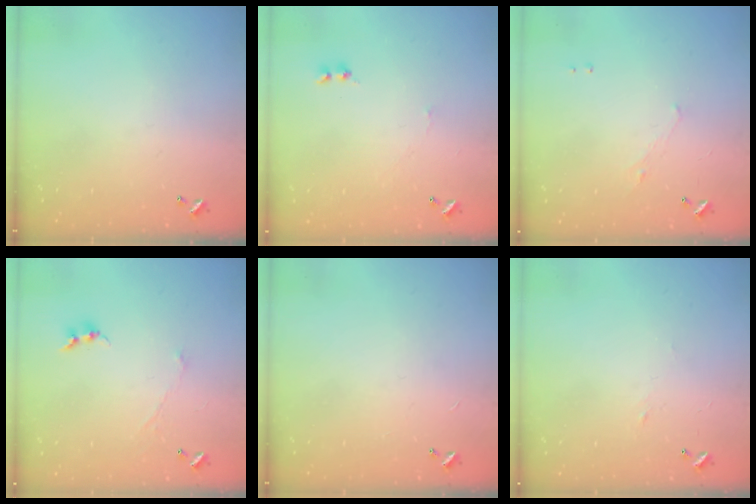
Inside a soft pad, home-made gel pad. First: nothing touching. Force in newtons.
{"total": 1.7, "press": 1.6, "slide": 0.6}
{"total": 1.3, "press": 1.2, "slide": 0.6}
{"total": 0.0}
{"total": 0.9, "press": 0.9, "slide": 0.2}
{"total": 2.9, "press": 2.9, "slide": 0.4}